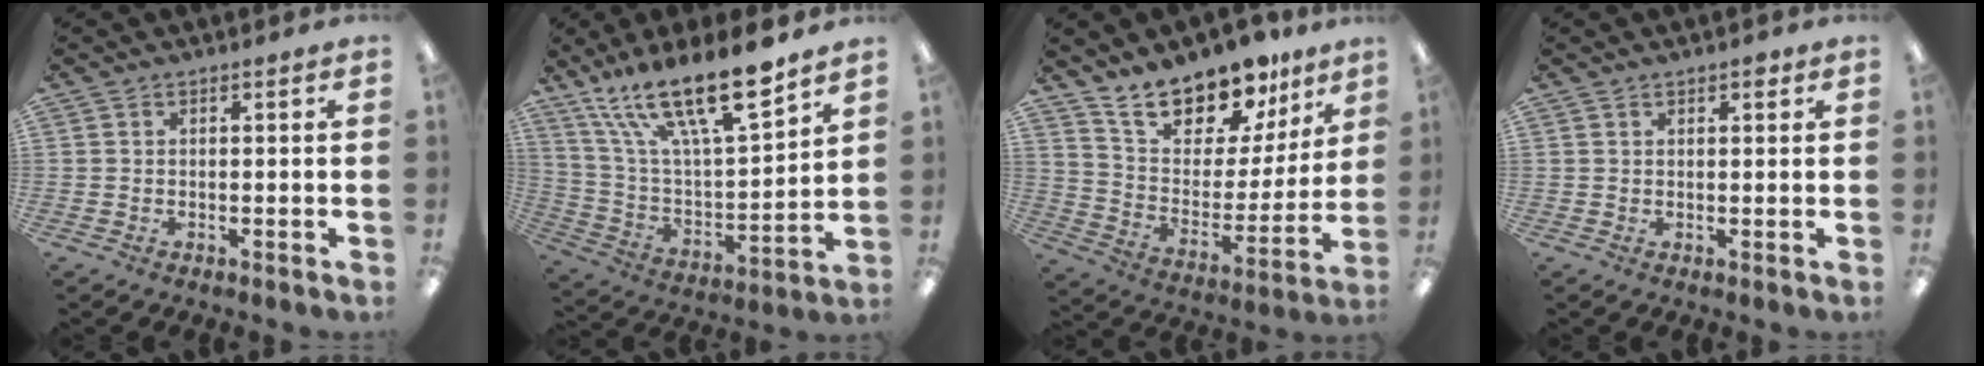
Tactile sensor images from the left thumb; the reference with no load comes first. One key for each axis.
{"total": 21.8, "fx": 16.2, "fy": 5.5, "fz": 13.5, "tx": -0.242, "ty": -0.106, "tz": 0.278}
{"total": 17.7, "fx": 15.0, "fy": 7.2, "fz": 6.1, "tx": -0.113, "ty": -0.110, "tz": 0.271}
{"total": 2.0, "fx": 1.2, "fy": 0.8, "fz": 1.3, "tx": -0.019, "ty": 0.000, "tz": 0.019}